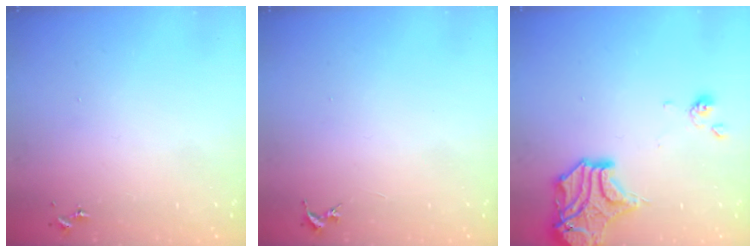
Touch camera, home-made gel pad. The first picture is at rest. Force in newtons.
{"total": 0.0}
{"total": 16.4, "press": 16.1, "slide": 3.1}